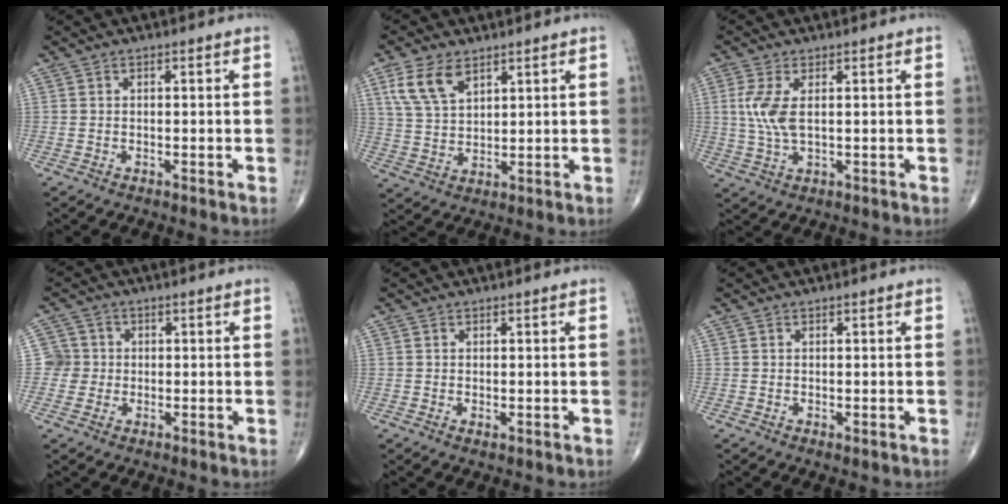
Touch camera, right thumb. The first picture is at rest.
{"total": 8.3, "force": [4.5, 4.5, 5.3], "torque": [-0.098, -0.012, 0.095]}
{"total": 6.2, "force": [1.1, 2.6, 5.5], "torque": [-0.137, -0.004, 0.025]}
{"total": 3.8, "force": [-0.1, 3.8, 0.0], "torque": [0.030, 0.010, -0.010]}
{"total": 0.9, "force": [-0.1, 0.4, 0.8], "torque": [-0.015, -0.004, -0.001]}
{"total": 0.7, "force": [-0.1, 0.2, 0.6], "torque": [-0.012, -0.004, -0.001]}